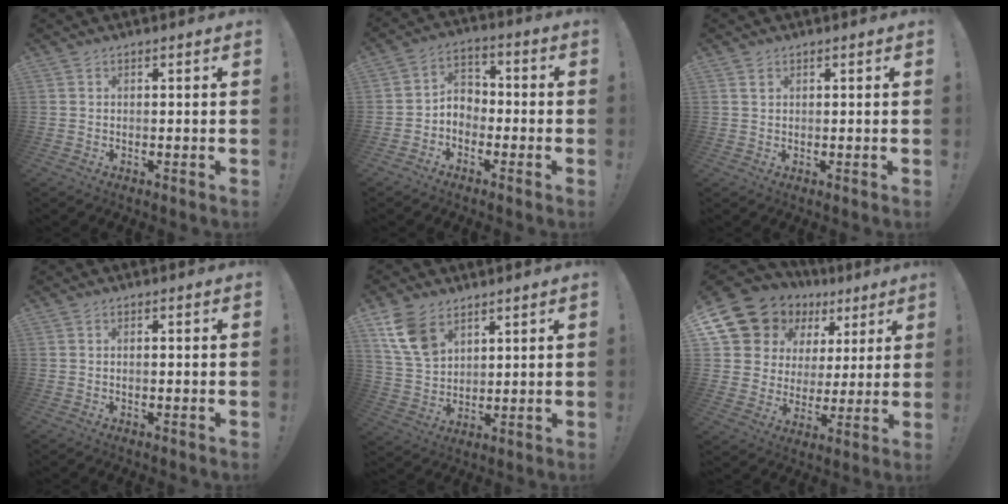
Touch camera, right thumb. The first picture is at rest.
{"total": 5.5, "force": [-2.4, 4.5, 2.1], "torque": [-0.042, 0.016, -0.041]}
{"total": 0.9, "force": [0.6, 0.6, 0.3], "torque": [0.009, -0.006, 0.009]}
{"total": 0.6, "force": [-0.2, 0.2, 0.5], "torque": [-0.009, 0.001, -0.004]}
{"total": 11.9, "force": [6.9, 7.6, 6.0], "torque": [-0.112, -0.028, 0.136]}
{"total": 14.1, "force": [8.5, 10.1, 4.9], "torque": [-0.089, -0.052, 0.176]}